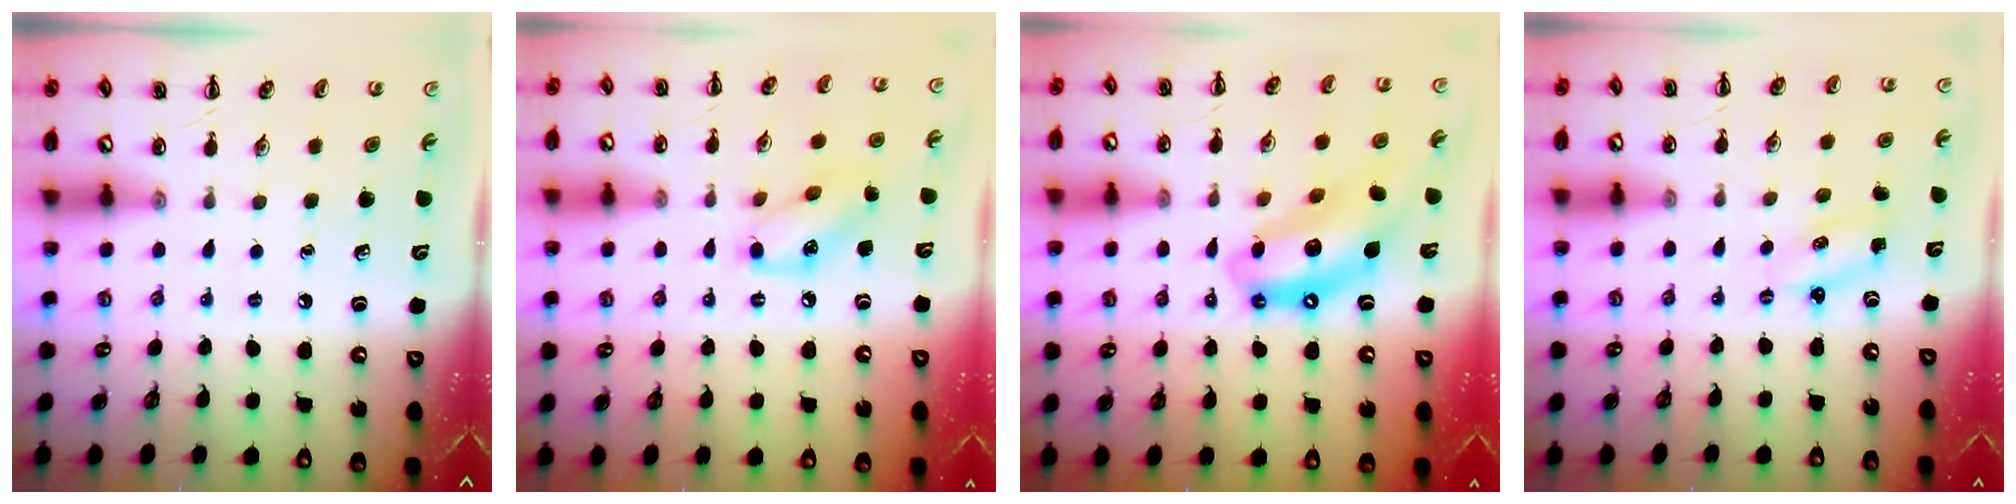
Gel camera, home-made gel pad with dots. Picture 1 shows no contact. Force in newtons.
{"total": 9.3, "press": 9.3, "slide": 0.3}
{"total": 12.1, "press": 11.7, "slide": 3.3}
{"total": 2.3, "press": 2.3, "slide": 0.6}